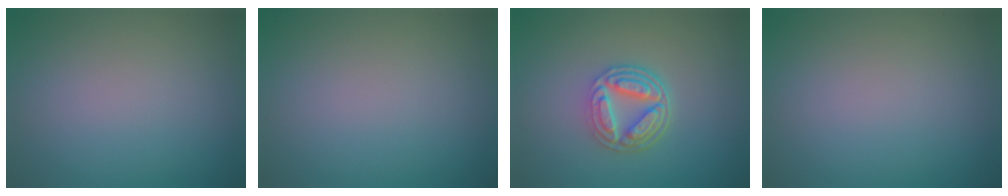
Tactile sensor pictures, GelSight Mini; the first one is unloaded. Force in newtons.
{"total": 0.0}
{"total": 5.1, "press": 3.7, "slide": 3.4}
{"total": 0.0}